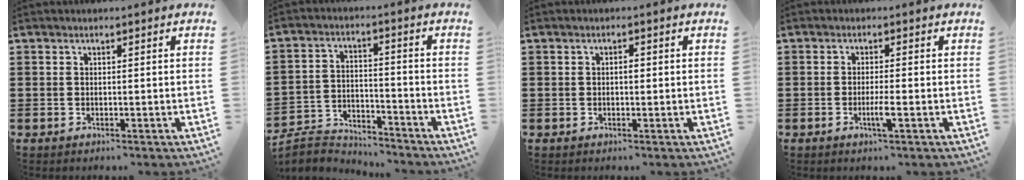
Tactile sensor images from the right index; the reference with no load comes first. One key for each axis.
{"total": 4.9, "fx": -4.7, "fy": 1.1, "fz": 0.2, "tx": -0.022, "ty": 0.008, "tz": -0.100}
{"total": 1.1, "fx": 0.0, "fy": 0.4, "fz": 1.0, "tx": -0.021, "ty": 0.001, "tz": -0.002}
{"total": 2.9, "fx": -1.1, "fy": 0.1, "fz": 2.7, "tx": -0.052, "ty": -0.006, "tz": -0.023}